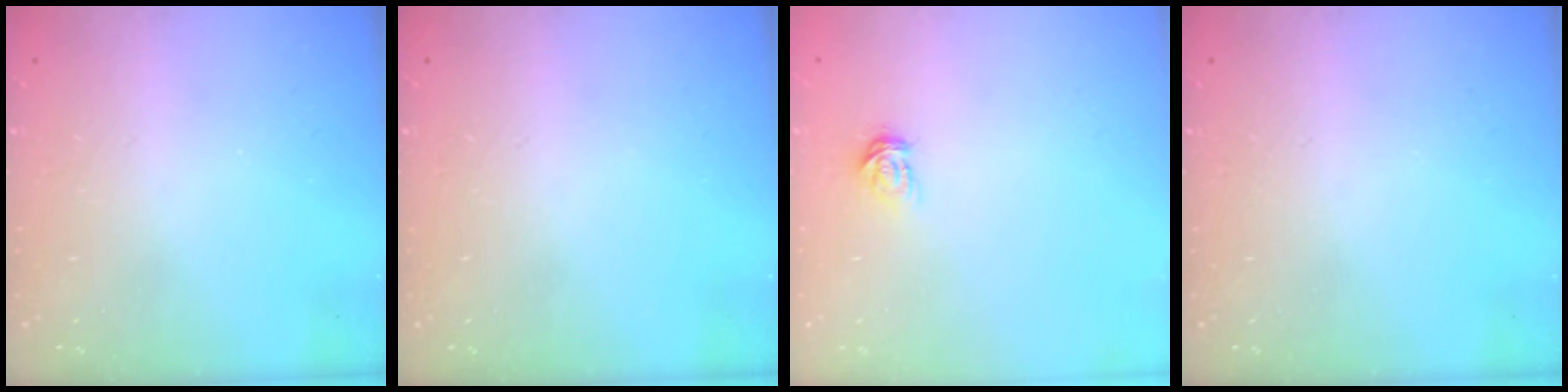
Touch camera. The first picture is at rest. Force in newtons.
{"total": 0.0}
{"total": 3.6, "press": 3.6, "slide": 0.4}
{"total": 0.0}